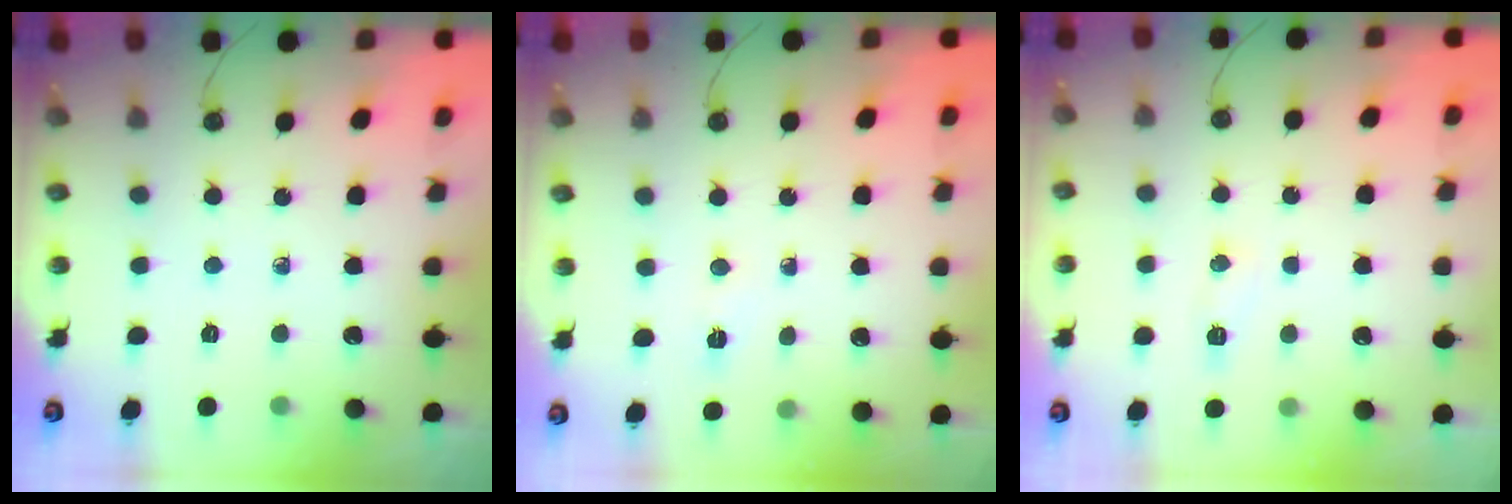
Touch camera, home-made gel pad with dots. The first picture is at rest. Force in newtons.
{"total": 2.3, "press": 2.3, "slide": 0.3}
{"total": 15.9, "press": 5.9, "slide": 14.7}